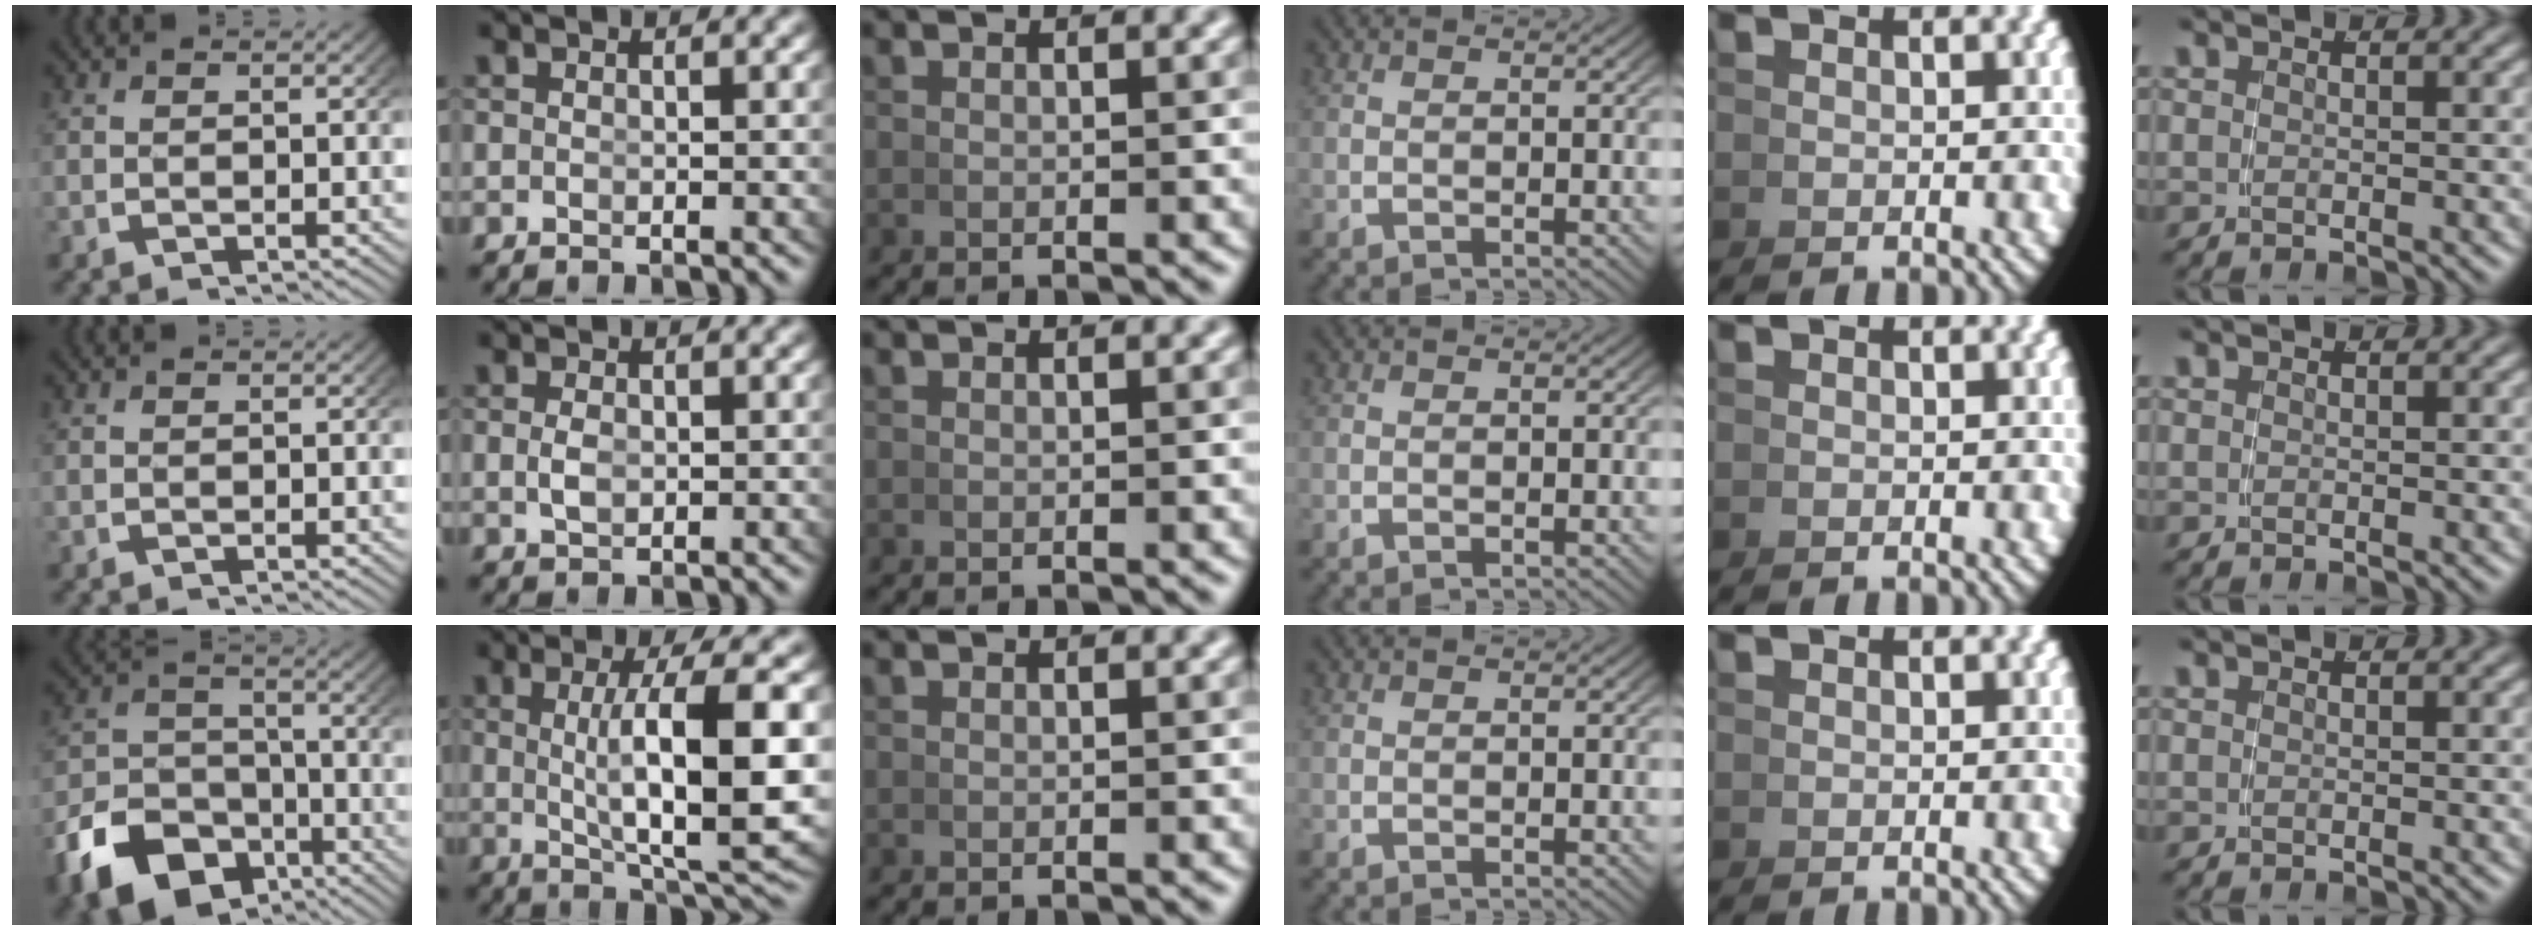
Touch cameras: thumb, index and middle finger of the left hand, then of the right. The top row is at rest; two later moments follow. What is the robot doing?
{"motion": "grasp_and_lifting", "object": "coin"}